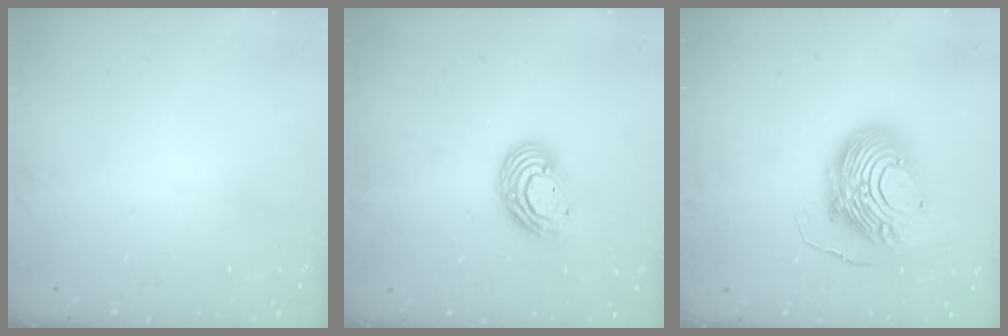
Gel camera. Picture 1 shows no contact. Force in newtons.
{"total": 9.8, "press": 9.8, "slide": 0.6}
{"total": 14.6, "press": 14.6, "slide": 1.5}